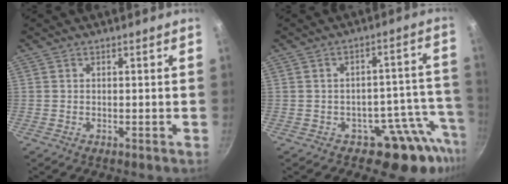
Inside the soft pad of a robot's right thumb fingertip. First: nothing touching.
{"total": 10.3, "force": [-6.4, 6.8, 4.3], "torque": [0.024, 0.062, -0.082]}